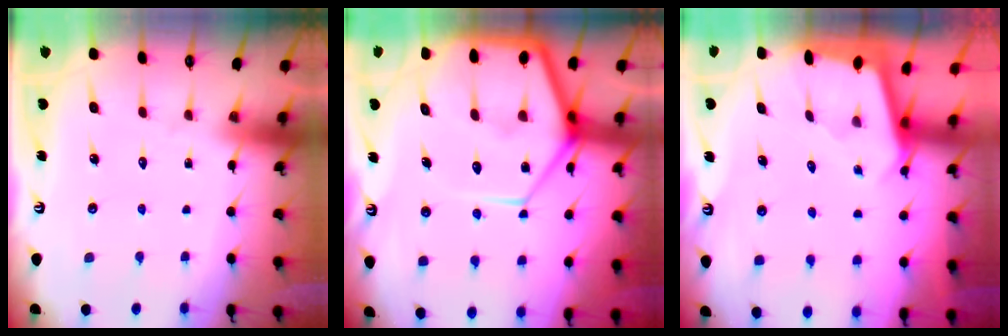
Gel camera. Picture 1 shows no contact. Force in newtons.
{"total": 18.3, "press": 18.3, "slide": 1.8}
{"total": 1.7, "press": 1.7, "slide": 0.1}